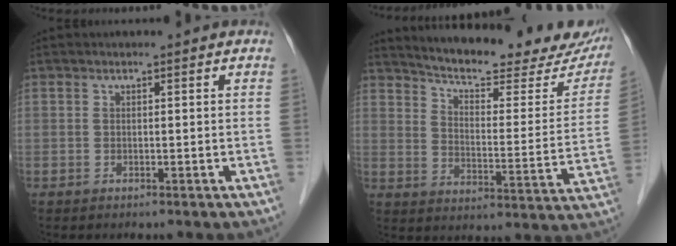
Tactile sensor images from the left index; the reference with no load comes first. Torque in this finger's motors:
{"motor_torque": [0.63, -0.74, 0.27, 0.05]}